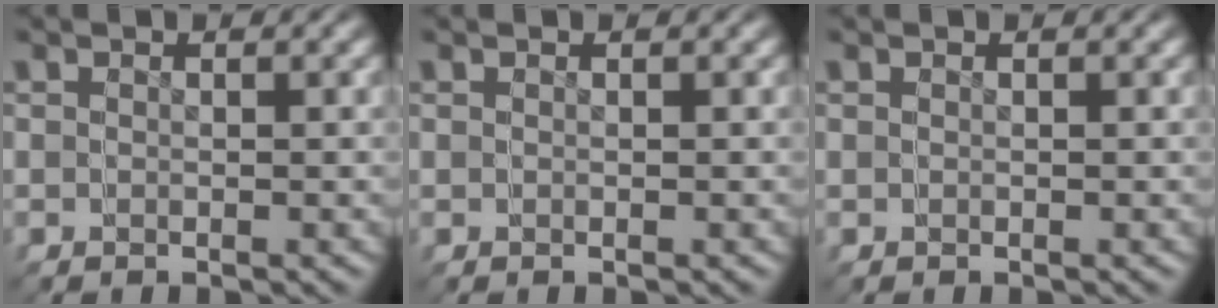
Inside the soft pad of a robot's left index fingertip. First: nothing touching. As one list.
[{"total": 0.0}, {"total": 0.0}]